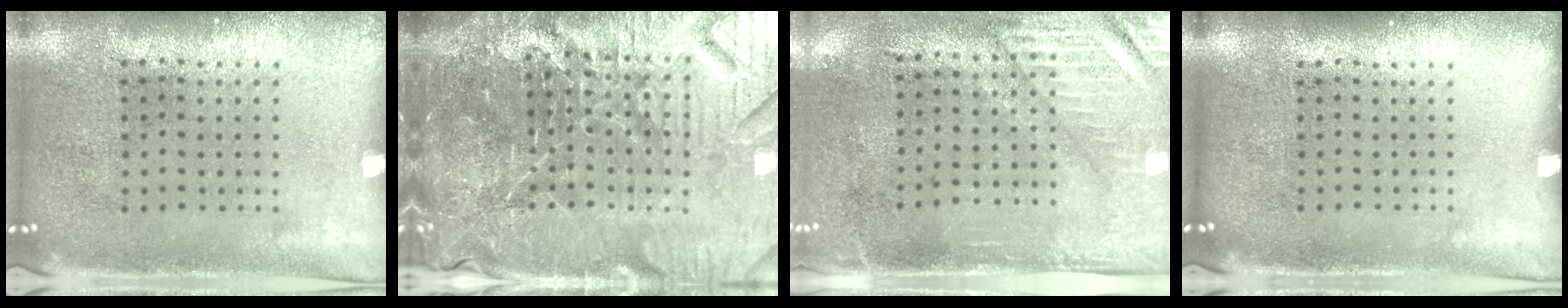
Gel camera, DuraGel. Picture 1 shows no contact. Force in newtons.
{"total": 6.8, "press": 6.1, "slide": 2.9}
{"total": 2.9, "press": 2.5, "slide": 1.5}
{"total": 0.0}